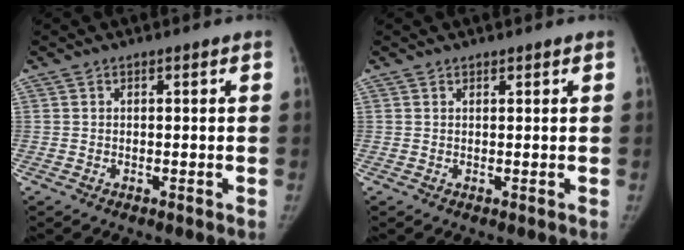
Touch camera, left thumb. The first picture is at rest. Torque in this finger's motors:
{"motor_torque": [0.13, 0.25, -0.24, 0.11, -0.01]}